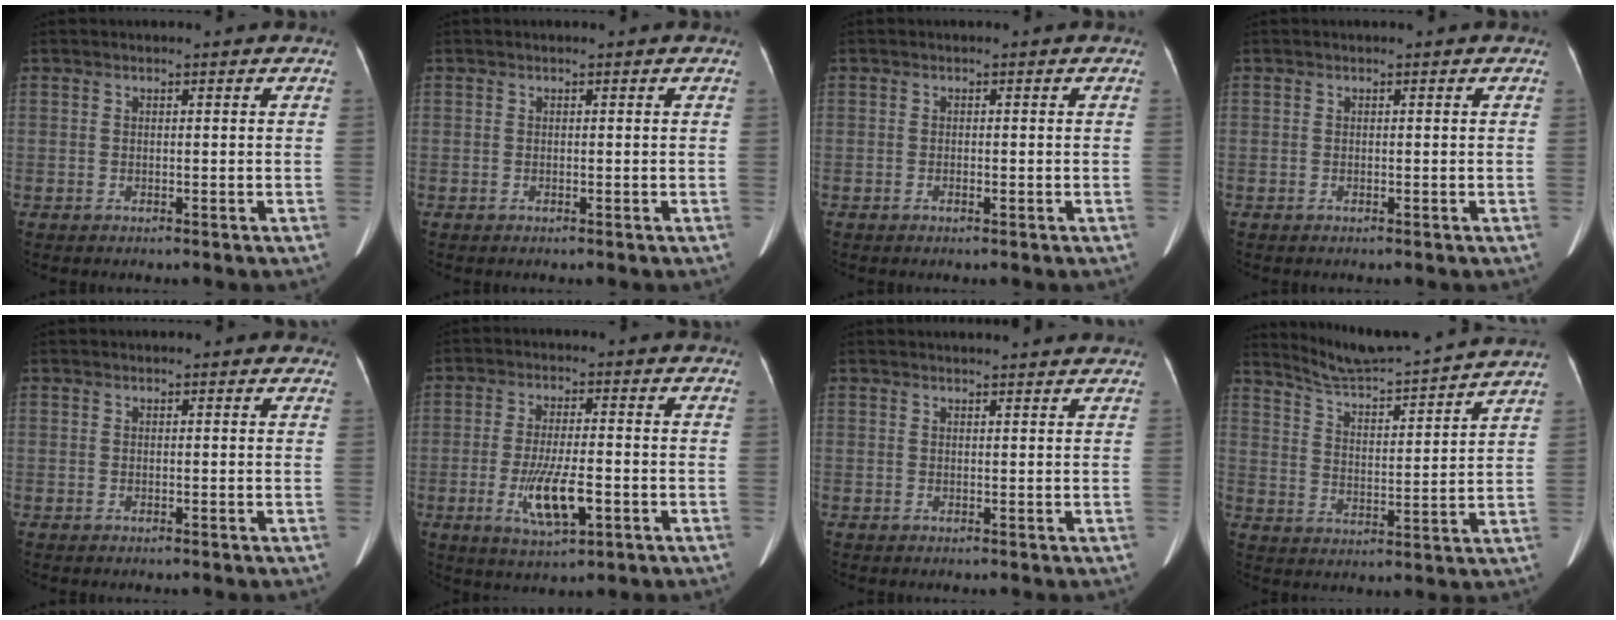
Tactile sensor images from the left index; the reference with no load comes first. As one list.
[{"total": 0.0}, {"total": 0.6, "force": [-0.4, 0.1, 0.4], "torque": [-0.012, -0.001, -0.005]}, {"total": 0.0}, {"total": 1.5, "force": [1.3, 0.7, 0.4], "torque": [0.000, 0.010, 0.007]}, {"total": 8.2, "force": [-2.6, 1.9, 7.5], "torque": [-0.146, -0.013, -0.041]}, {"total": 6.8, "force": [6.6, 0.4, 1.8], "torque": [-0.019, 0.025, 0.067]}, {"total": 15.0, "force": [14.3, -1.1, 4.4], "torque": [-0.083, -0.010, 0.213]}]